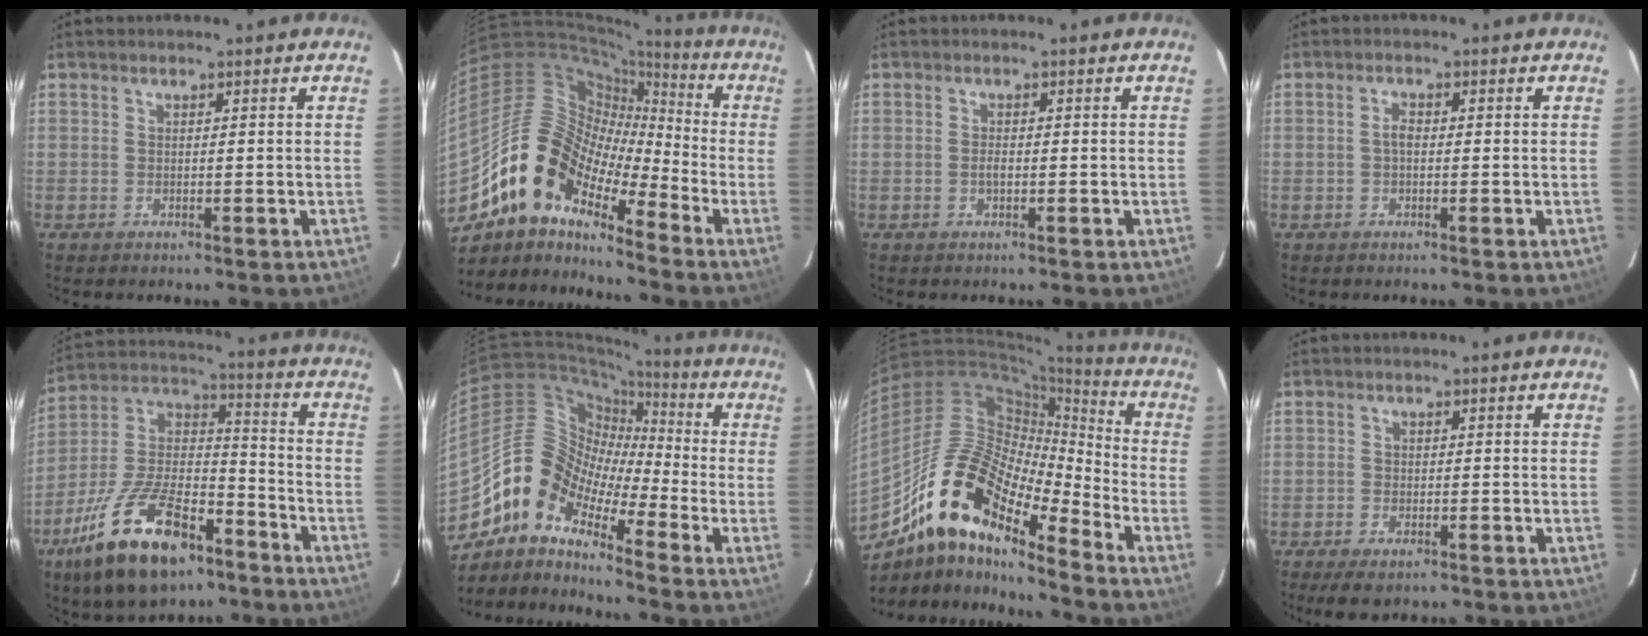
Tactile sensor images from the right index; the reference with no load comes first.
{"total": 15.4, "force": [-10.6, 6.8, 8.8], "torque": [-0.147, 0.007, -0.217]}
{"total": 1.2, "force": [-0.4, 0.5, 1.1], "torque": [-0.021, 0.000, -0.008]}
{"total": 1.5, "force": [-0.2, 0.9, 1.2], "torque": [-0.025, 0.007, -0.006]}
{"total": 22.5, "force": [-13.3, 10.1, 15.0], "torque": [-0.297, -0.002, -0.225]}
{"total": 11.0, "force": [-7.2, 5.5, 6.2], "torque": [-0.098, 0.023, -0.164]}
{"total": 18.9, "force": [-13.6, 6.3, 11.6], "torque": [-0.195, -0.004, -0.270]}
{"total": 4.7, "force": [-3.4, 2.0, 2.6], "torque": [-0.065, -0.015, -0.055]}